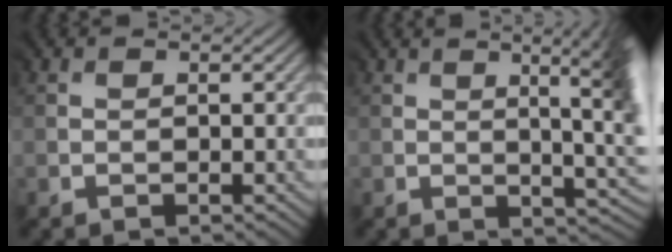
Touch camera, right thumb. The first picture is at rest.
{"total": 8.9, "force": [1.1, 2.4, 8.5], "torque": [-0.073, 0.025, 0.013]}